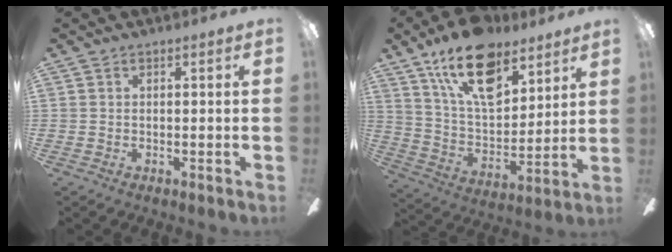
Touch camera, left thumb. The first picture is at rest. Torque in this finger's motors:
{"motor_torque": [0.52, 0.31, 1.40, -1.37, 0.43]}